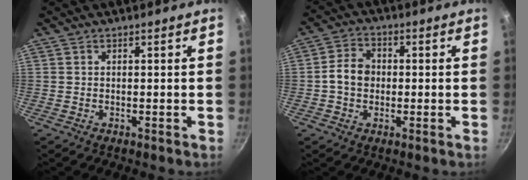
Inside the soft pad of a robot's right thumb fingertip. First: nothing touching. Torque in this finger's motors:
{"motor_torque": [0.60, 0.58, 0.17, -0.09, 0.22]}